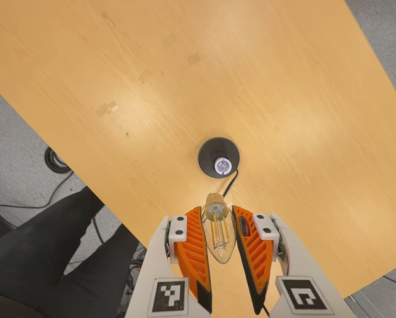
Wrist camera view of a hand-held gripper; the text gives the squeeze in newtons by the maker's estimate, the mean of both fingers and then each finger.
{"total": 10.6, "left": 10.0, "right": 11.1}